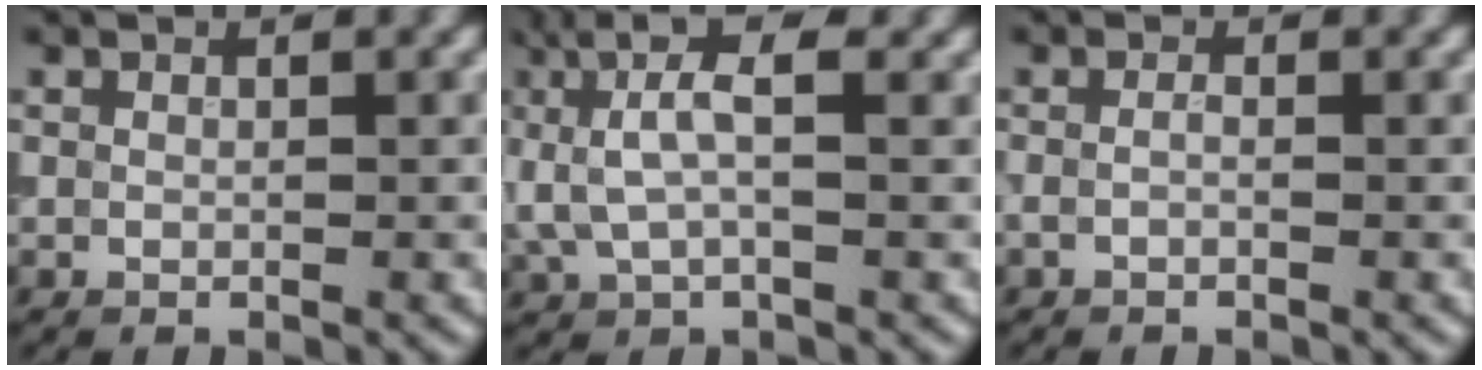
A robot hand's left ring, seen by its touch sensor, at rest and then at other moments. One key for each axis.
{"total": 4.5, "fx": 1.2, "fy": 1.7, "fz": 4.0, "tx": -0.081, "ty": 0.006, "tz": 0.020}
{"total": 0.7, "fx": -0.3, "fy": 0.1, "fz": 0.6, "tx": -0.014, "ty": -0.003, "tz": -0.006}